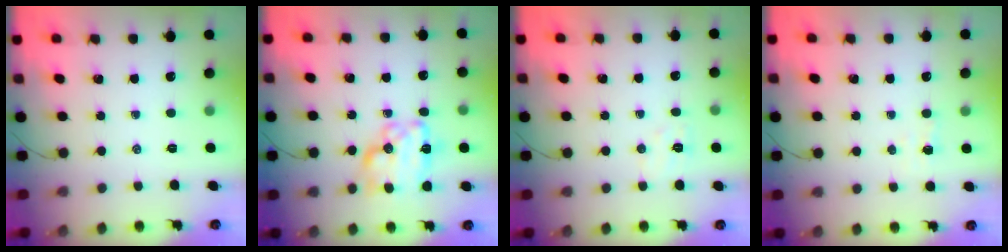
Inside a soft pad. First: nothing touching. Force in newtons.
{"total": 14.2, "press": 14.2, "slide": 0.4}
{"total": 5.0, "press": 4.9, "slide": 1.1}
{"total": 1.8, "press": 1.7, "slide": 0.6}